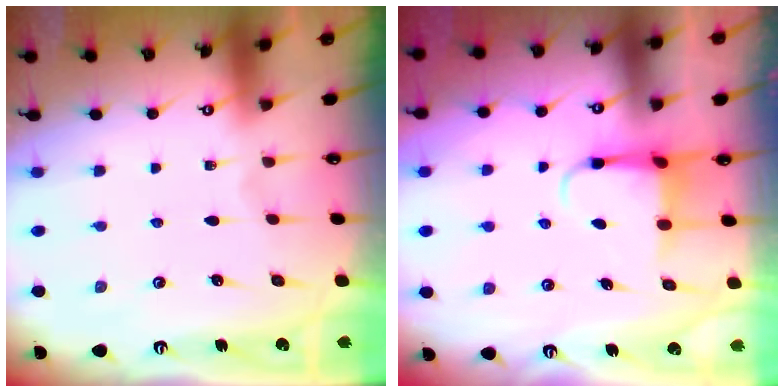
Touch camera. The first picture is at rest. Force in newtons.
{"total": 4.1, "press": 4.1, "slide": 0.5}